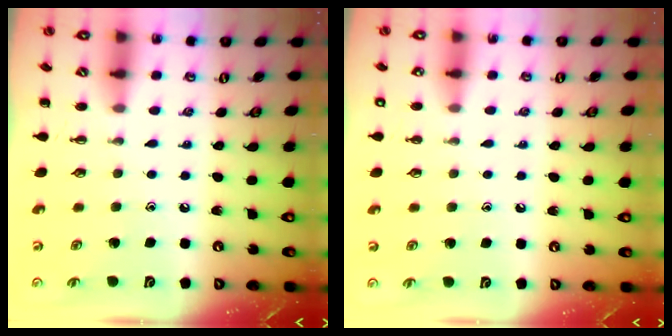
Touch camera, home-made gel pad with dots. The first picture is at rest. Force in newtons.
{"total": 1.8, "press": 1.8, "slide": 0.3}